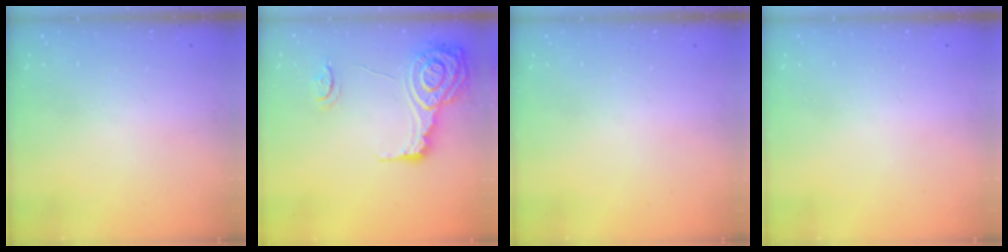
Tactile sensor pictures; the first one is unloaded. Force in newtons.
{"total": 16.9, "press": 16.8, "slide": 1.4}
{"total": 0.0}
{"total": 0.0}